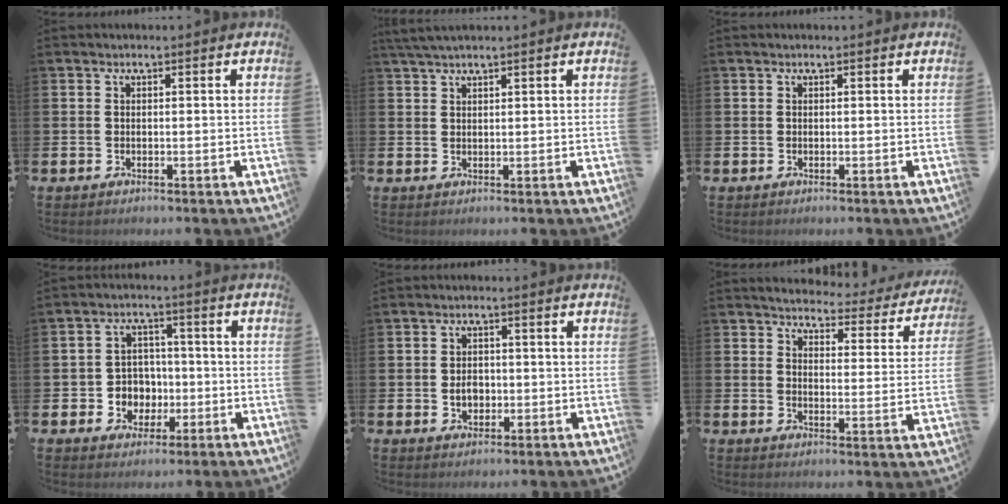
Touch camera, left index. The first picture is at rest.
{"total": 2.3, "force": [2.0, 0.1, 1.2], "torque": [-0.029, 0.002, 0.037]}
{"total": 0.0}
{"total": 4.6, "force": [-0.4, 4.5, 0.8], "torque": [-0.031, 0.005, -0.013]}
{"total": 2.6, "force": [-0.4, 2.0, 1.5], "torque": [-0.013, -0.002, -0.014]}
{"total": 3.4, "force": [3.2, 0.9, 0.6], "torque": [-0.025, -0.032, 0.046]}